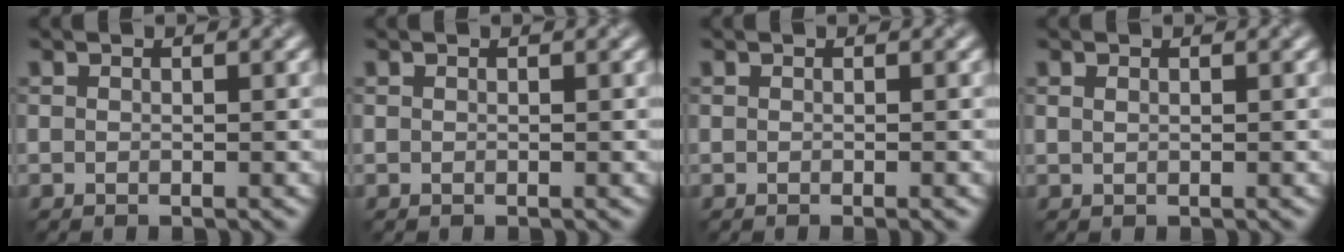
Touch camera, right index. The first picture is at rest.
{"total": 0.0}
{"total": 1.0, "force": [-0.2, 0.4, 0.9], "torque": [-0.004, 0.001, -0.006]}
{"total": 0.0}